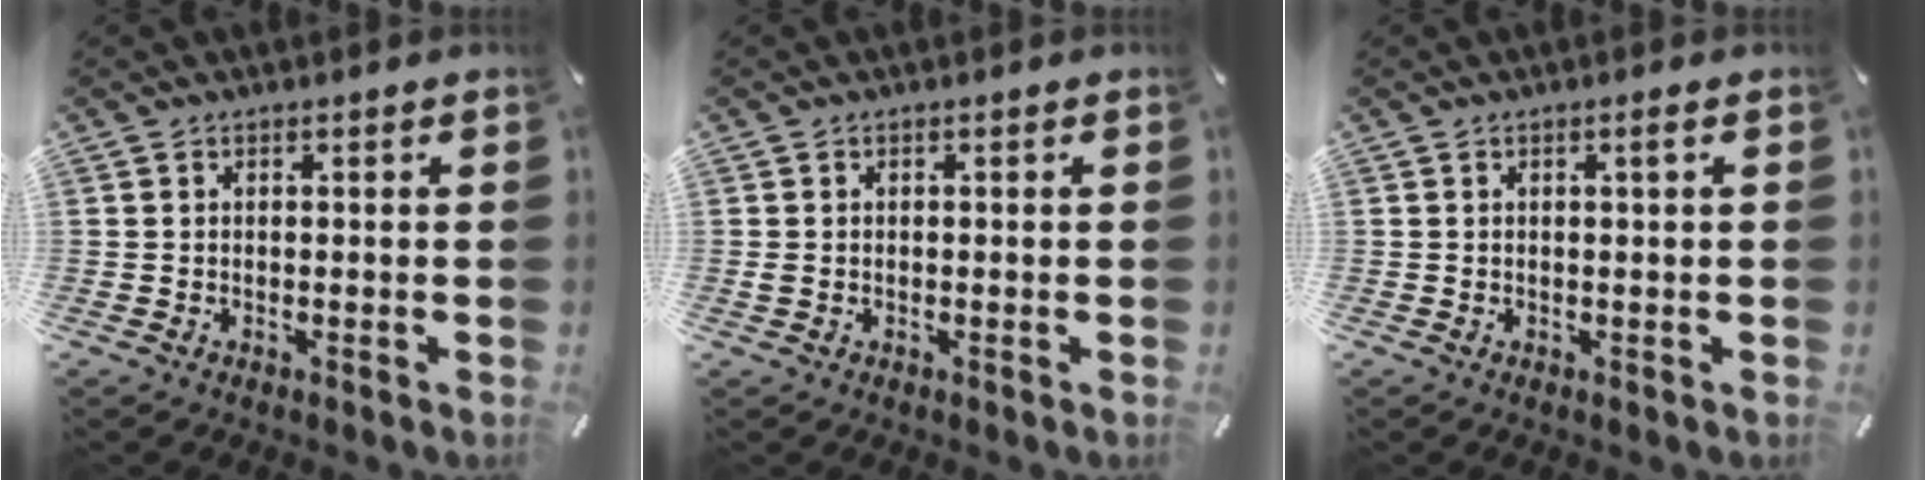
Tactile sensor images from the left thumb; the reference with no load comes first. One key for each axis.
{"total": 0.9, "fx": -0.2, "fy": 0.7, "fz": 0.6, "tx": -0.011, "ty": 0.002, "tz": -0.004}
{"total": 1.4, "fx": 0.4, "fy": 0.1, "fz": 1.3, "tx": -0.025, "ty": 0.002, "tz": 0.005}